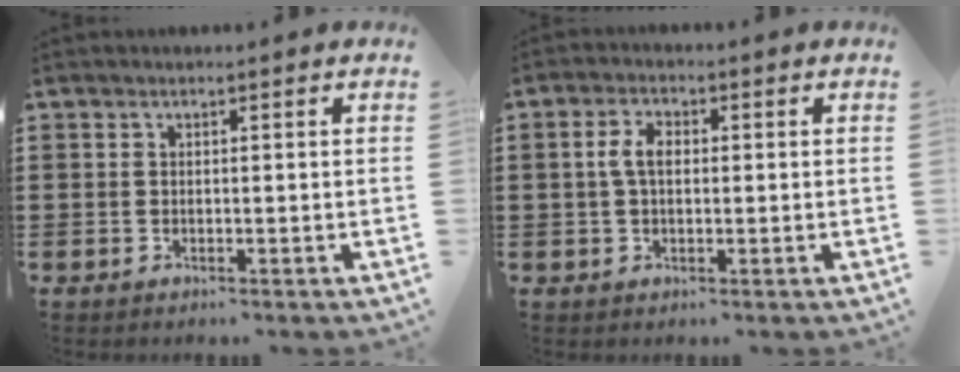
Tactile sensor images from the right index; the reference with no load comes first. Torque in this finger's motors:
{"motor_torque": [0.42, -0.34, 0.22, 0.09]}